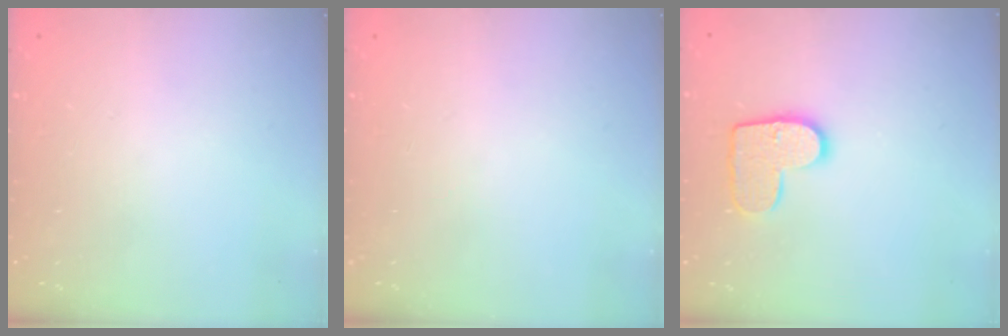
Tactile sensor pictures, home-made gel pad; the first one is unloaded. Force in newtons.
{"total": 0.0}
{"total": 10.4, "press": 10.4, "slide": 0.5}